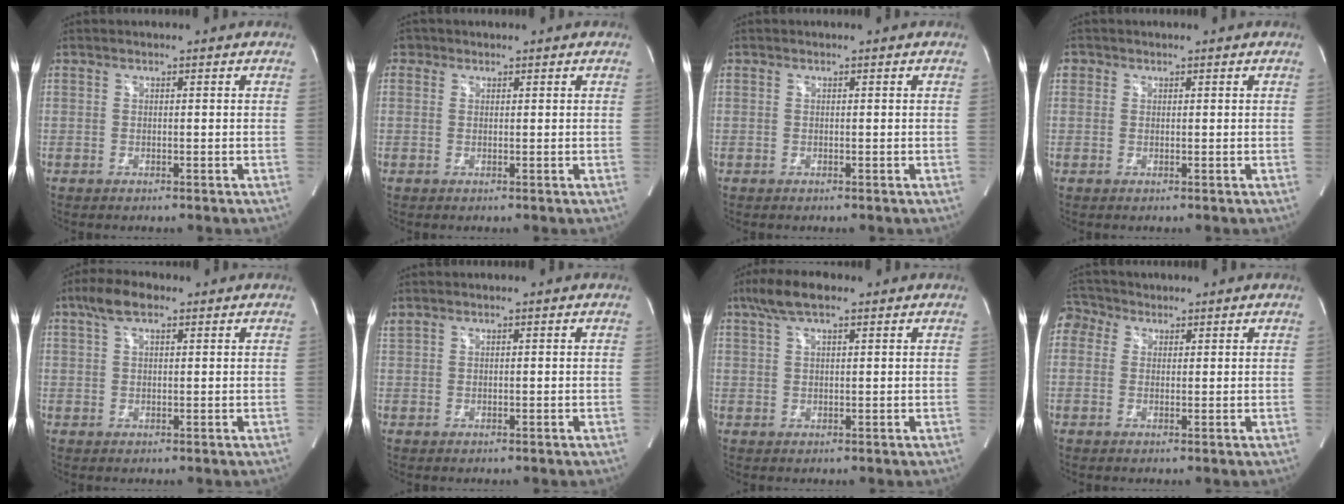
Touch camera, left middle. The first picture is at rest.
{"total": 1.1, "force": [0.6, 1.0, 0.0], "torque": [0.008, 0.004, 0.004]}
{"total": 0.0}
{"total": 1.0, "force": [0.4, 0.9, 0.1], "torque": [0.008, 0.003, 0.003]}
{"total": 4.7, "force": [2.9, 1.7, 3.3], "torque": [-0.072, 0.020, 0.054]}
{"total": 1.0, "force": [0.9, 0.2, 0.3], "torque": [-0.023, 0.020, 0.027]}
{"total": 5.8, "force": [3.9, 1.4, 4.1], "torque": [-0.088, 0.023, 0.071]}
{"total": 3.6, "force": [1.8, 3.0, 0.6], "torque": [-0.018, 0.024, 0.031]}